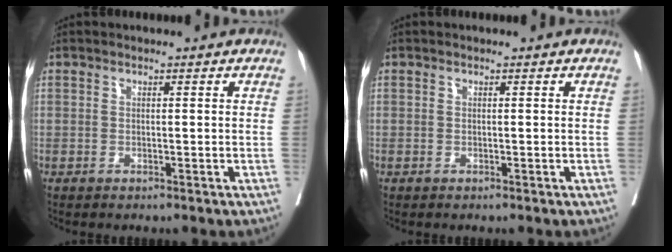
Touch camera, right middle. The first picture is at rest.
{"total": 0.0}